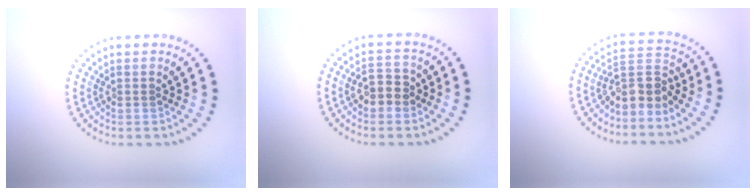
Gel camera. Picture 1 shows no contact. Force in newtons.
{"total": 2.4, "press": 2.4, "slide": 0.3}
{"total": 3.3, "press": 2.6, "slide": 2.1}